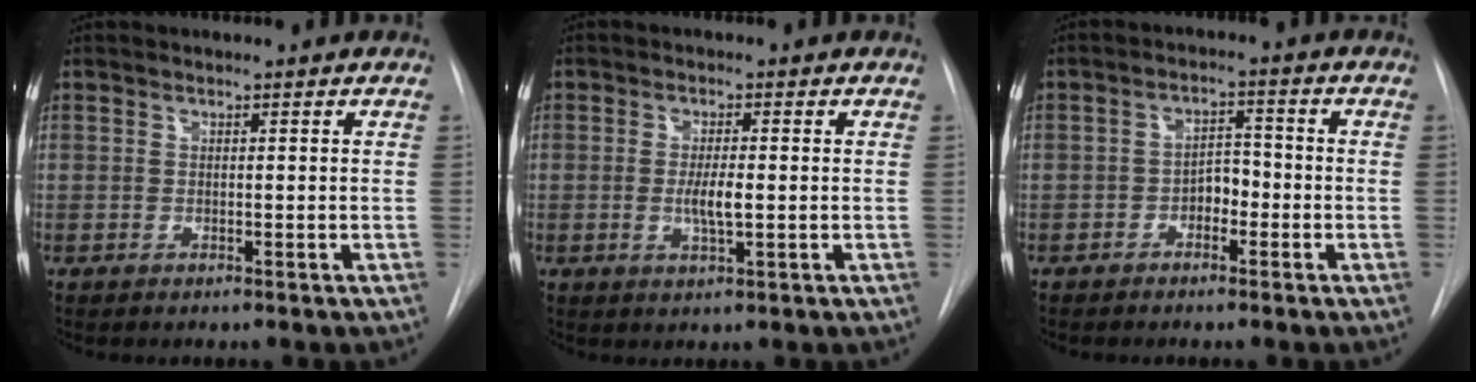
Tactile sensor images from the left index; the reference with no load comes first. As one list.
[{"total": 3.4, "force": [-1.2, 0.5, 3.2], "torque": [-0.062, -0.011, -0.017]}, {"total": 3.7, "force": [-2.4, 1.9, 2.1], "torque": [-0.029, 0.006, -0.043]}]